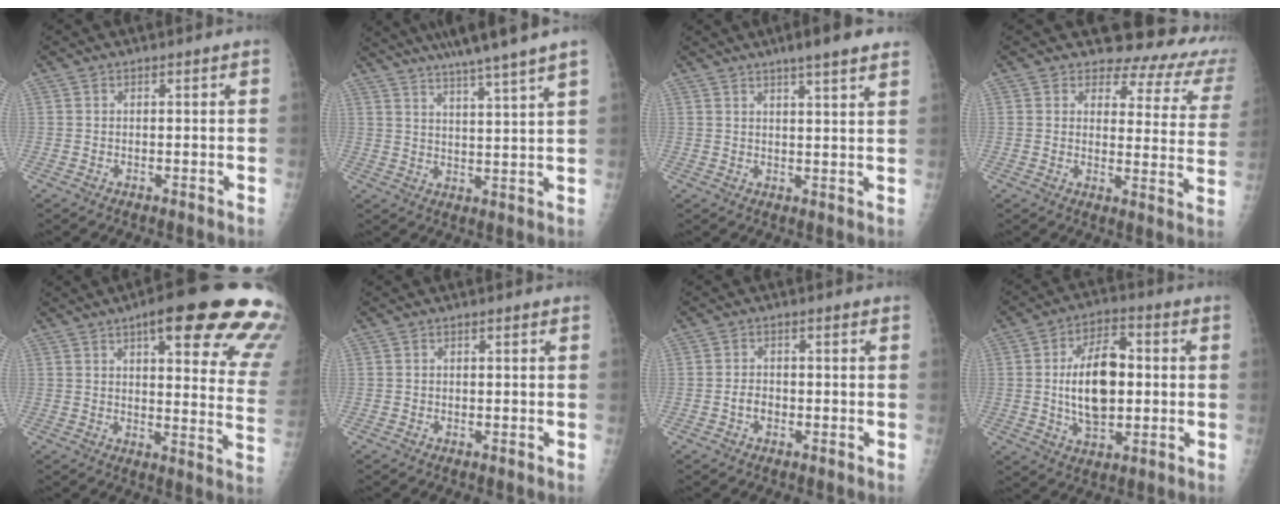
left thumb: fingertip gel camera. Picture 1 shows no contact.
{"total": 13.0, "force": [10.6, -0.9, 7.5], "torque": [-0.112, -0.042, 0.150]}
{"total": 8.0, "force": [5.7, 0.8, 5.6], "torque": [-0.068, -0.009, 0.076]}
{"total": 15.7, "force": [13.8, 6.4, 4.0], "torque": [-0.001, -0.106, 0.127]}
{"total": 24.4, "force": [14.3, 5.8, 18.9], "torque": [-0.187, -0.036, 0.172]}
{"total": 0.0}
{"total": 2.2, "force": [-0.8, 1.6, 1.3], "torque": [-0.013, 0.010, -0.015]}
{"total": 13.5, "force": [0.1, 7.7, 11.0], "torque": [-0.166, 0.009, 0.004]}